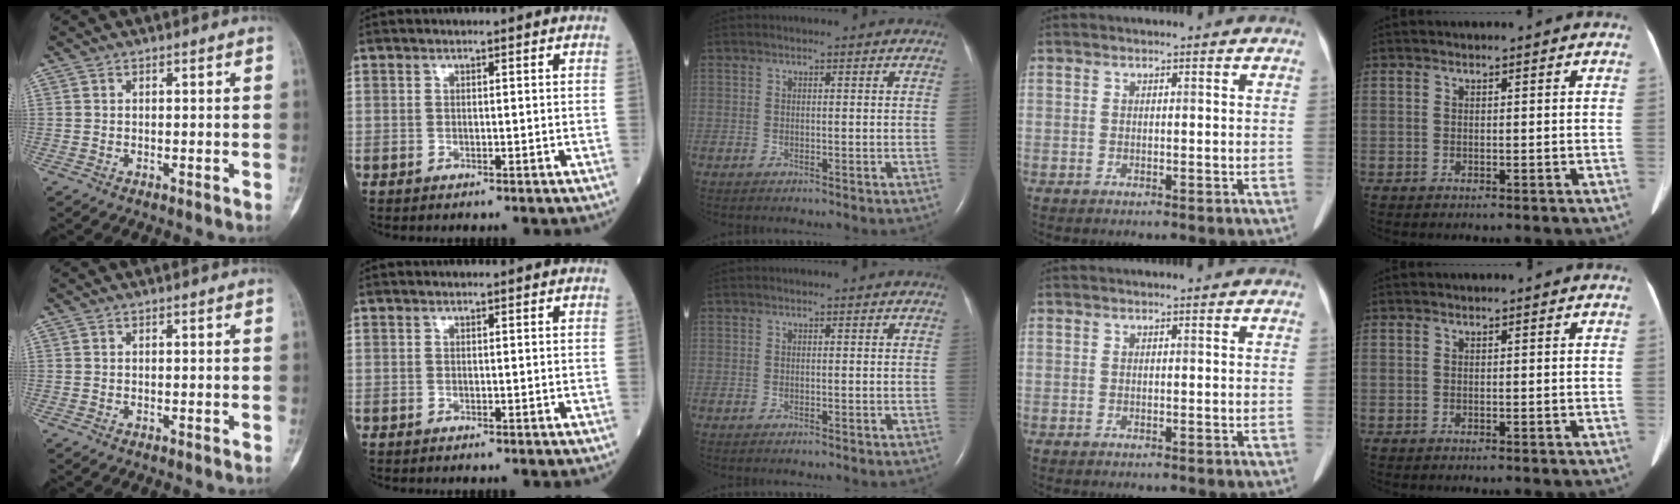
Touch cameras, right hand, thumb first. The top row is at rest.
{}